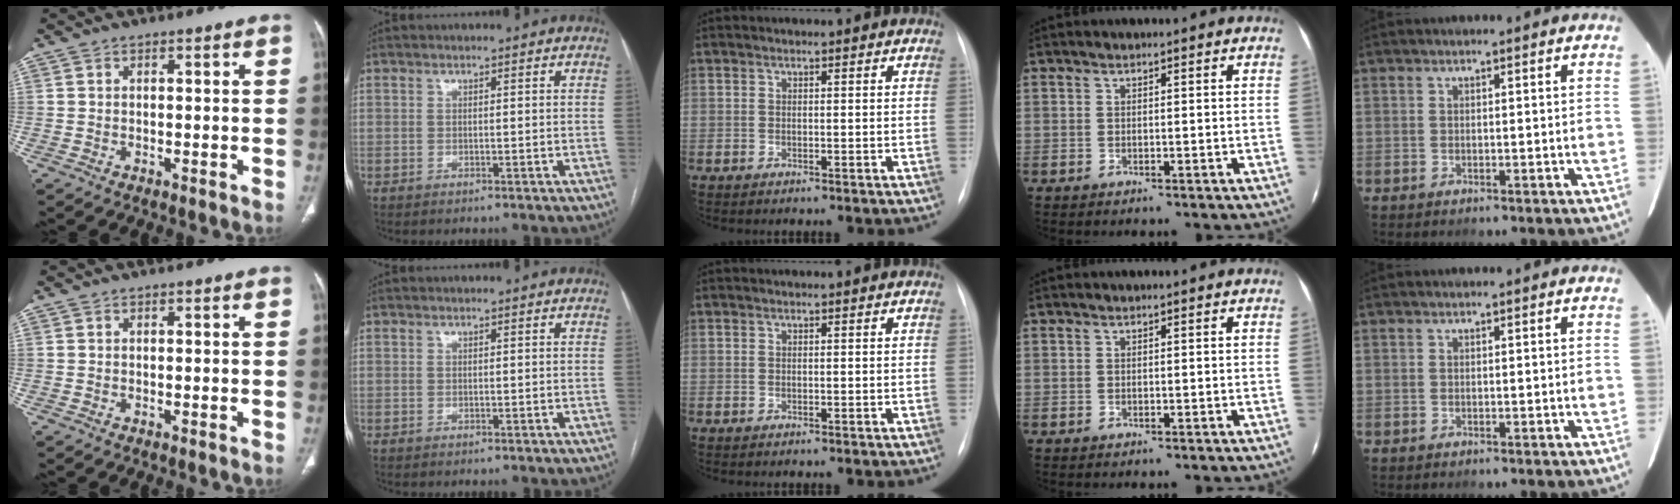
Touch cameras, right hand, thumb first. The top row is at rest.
{}